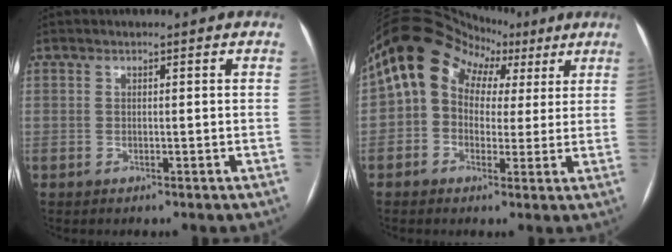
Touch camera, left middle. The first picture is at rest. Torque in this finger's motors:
{"motor_torque": [0.97, -0.75, 1.06, 0.21]}